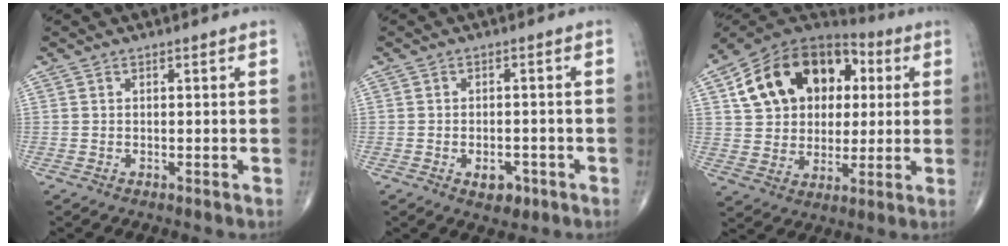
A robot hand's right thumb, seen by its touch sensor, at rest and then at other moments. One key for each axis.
{"total": 4.1, "fx": -1.8, "fy": 2.5, "fz": 2.7, "tx": -0.027, "ty": 0.009, "tz": -0.022}
{"total": 20.9, "fx": 5.5, "fy": 15.4, "fz": 13.0, "tx": -0.186, "ty": 0.023, "tz": 0.093}